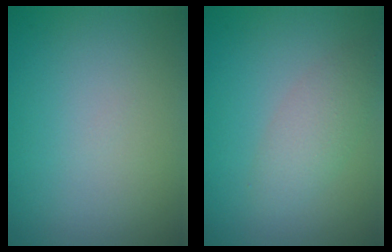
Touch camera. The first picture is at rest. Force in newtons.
{"total": 2.6, "press": 2.6, "slide": 0.1}